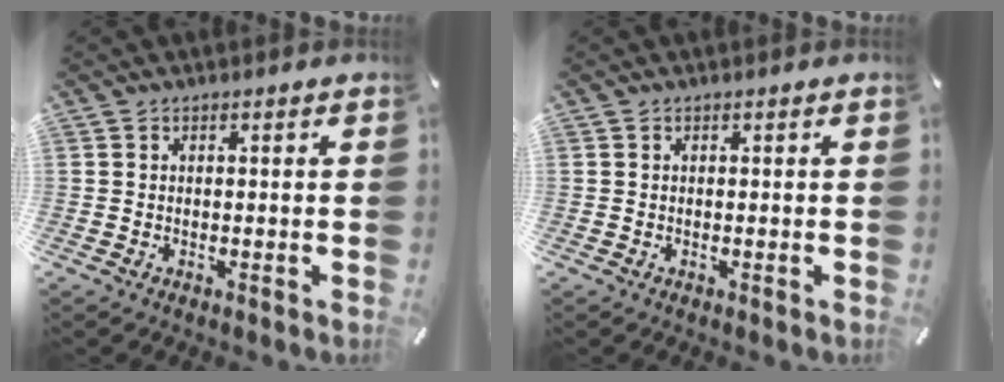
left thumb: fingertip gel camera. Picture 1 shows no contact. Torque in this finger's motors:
{"motor_torque": [-0.16, -0.17, -0.03, -0.02, 0.00]}